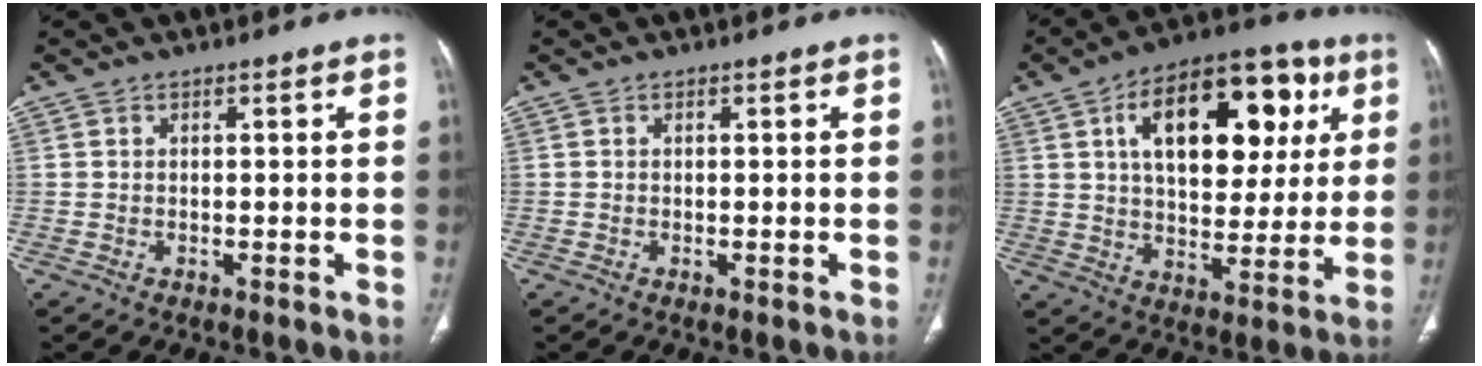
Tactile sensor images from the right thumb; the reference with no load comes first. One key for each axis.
{"total": 0.0}
{"total": 22.5, "fx": 7.4, "fy": 12.3, "fz": 17.3, "tx": -0.213, "ty": 0.004, "tz": 0.107}